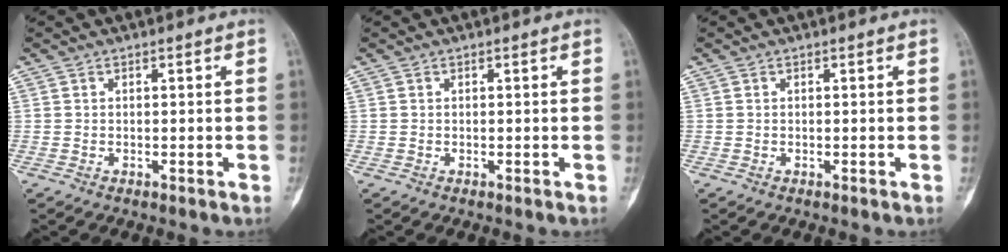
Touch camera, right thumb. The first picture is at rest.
{"total": 0.0}
{"total": 0.0}